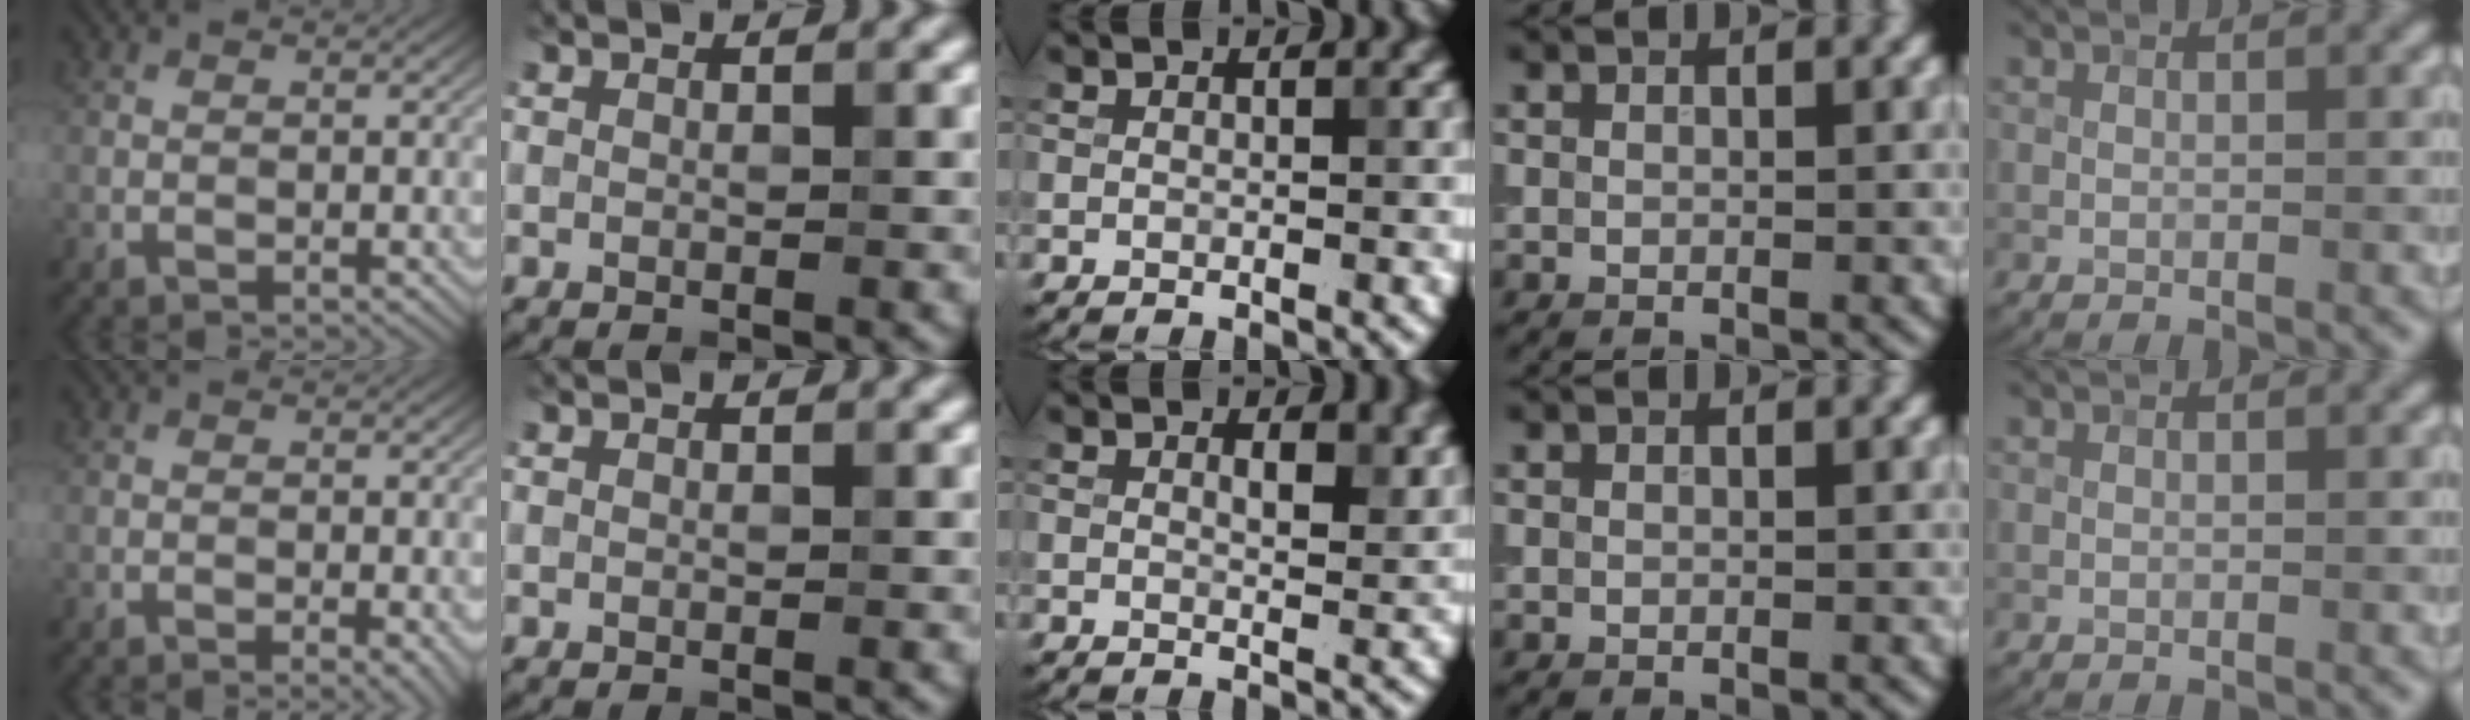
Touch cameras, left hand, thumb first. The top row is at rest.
{"thumb": {"total": 1.6, "force": [-0.6, 0.2, 1.5], "torque": [-0.022, -0.003, -0.010]}, "middle": {"total": 2.3, "force": [1.3, 0.8, 1.7], "torque": [-0.021, -0.005, 0.023]}}